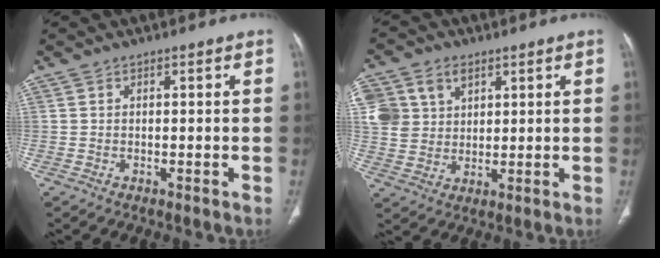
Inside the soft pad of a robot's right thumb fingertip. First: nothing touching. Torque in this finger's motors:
{"motor_torque": [0.00, -0.01, 0.79, 0.66, 0.23]}